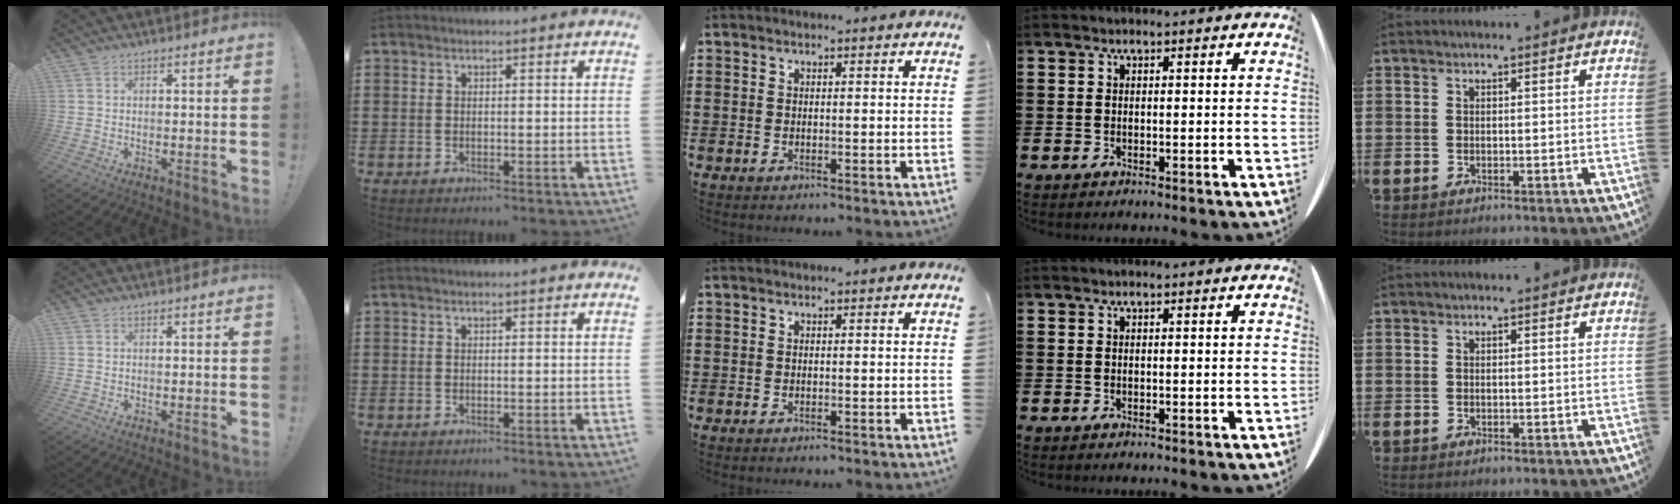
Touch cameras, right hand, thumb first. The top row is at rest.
{}